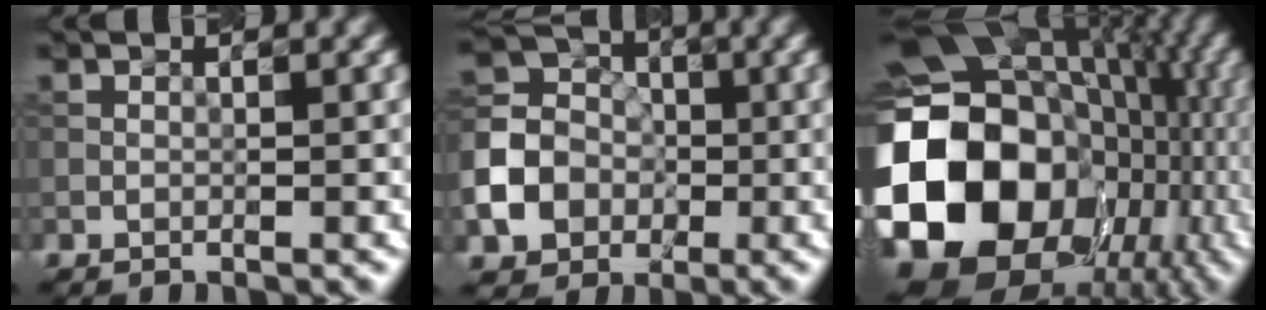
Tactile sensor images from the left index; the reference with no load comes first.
{"total": 5.8, "force": [-1.7, 5.0, 2.3], "torque": [-0.056, 0.008, -0.047]}
{"total": 21.8, "force": [-3.1, 17.8, 12.1], "torque": [-0.261, -0.029, -0.064]}